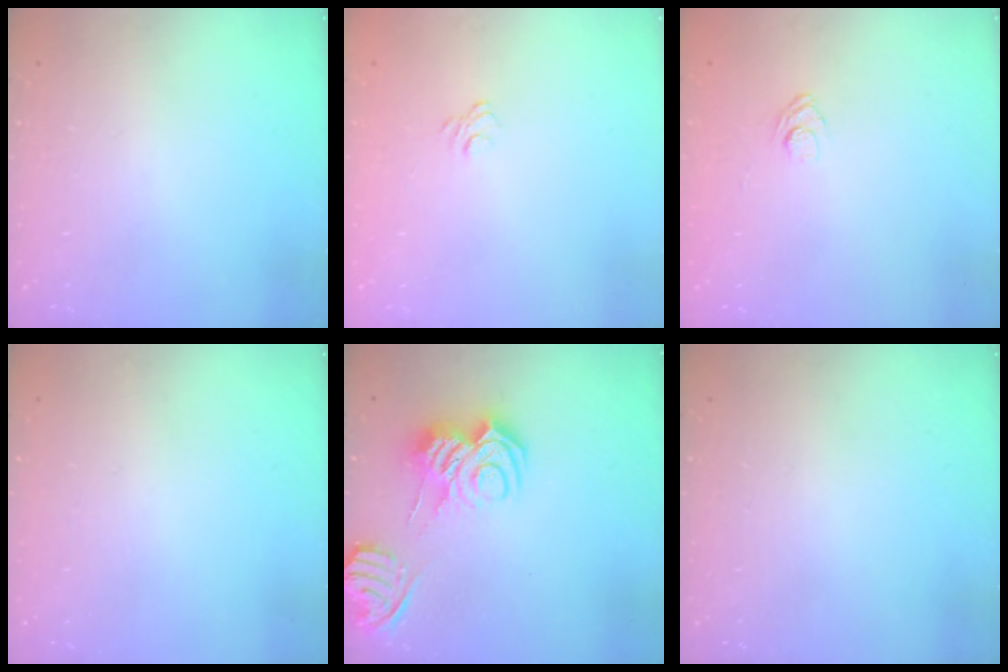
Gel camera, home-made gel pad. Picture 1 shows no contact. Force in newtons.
{"total": 3.7, "press": 3.5, "slide": 1.2}
{"total": 3.8, "press": 3.5, "slide": 1.4}
{"total": 0.0}
{"total": 13.6, "press": 13.6, "slide": 1.5}
{"total": 0.0}